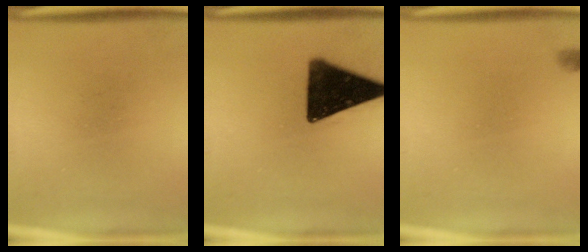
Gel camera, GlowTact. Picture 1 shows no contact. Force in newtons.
{"total": 16.3}
{"total": 0.7}